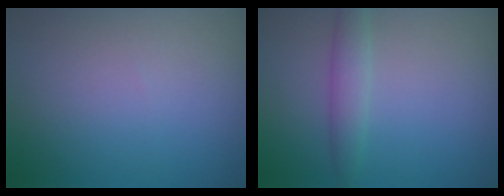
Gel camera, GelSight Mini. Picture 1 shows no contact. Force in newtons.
{"total": 2.1, "press": 2.1, "slide": 0.1}